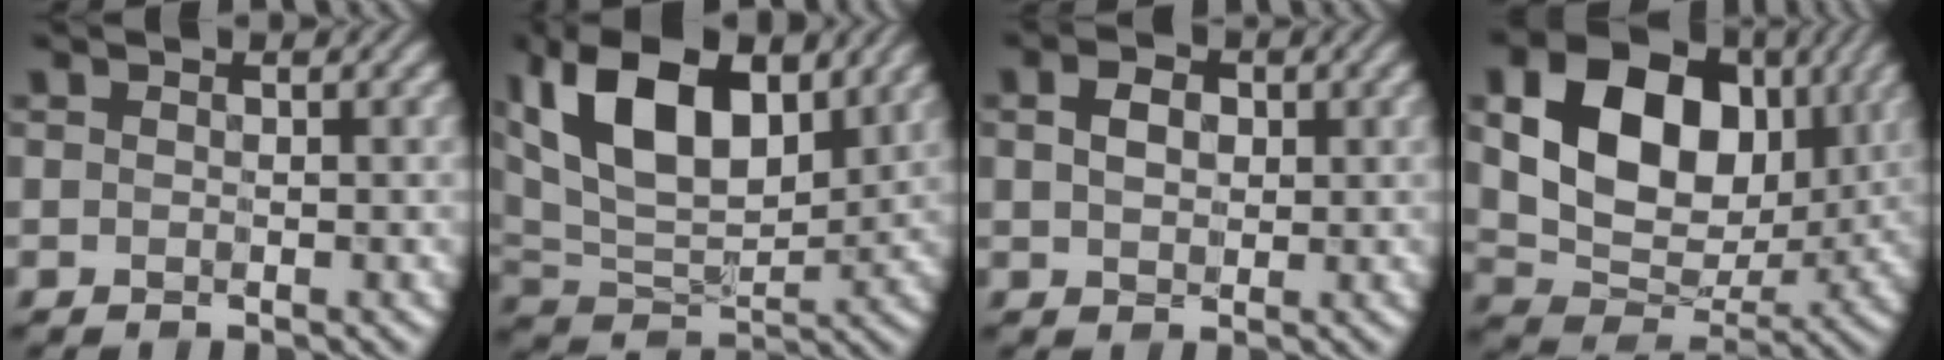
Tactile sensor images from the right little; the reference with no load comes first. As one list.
[{"total": 12.1, "force": [4.8, 6.8, 8.8], "torque": [-0.175, 0.012, 0.081]}, {"total": 2.4, "force": [0.2, 1.7, 1.6], "torque": [-0.035, 0.003, 0.002]}, {"total": 12.5, "force": [2.7, 8.8, 8.5], "torque": [-0.155, -0.001, 0.046]}]